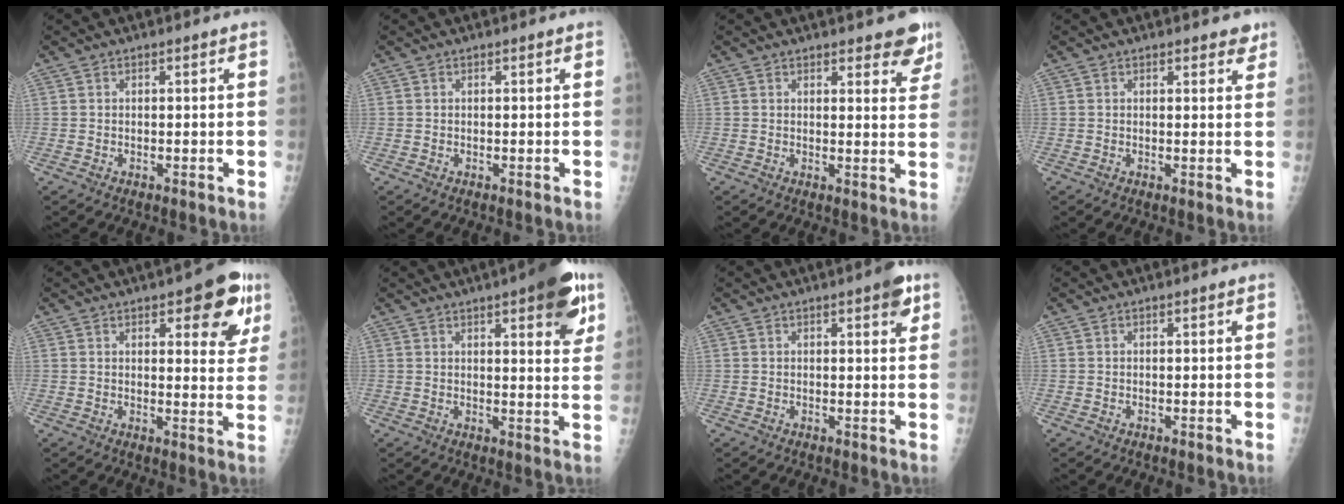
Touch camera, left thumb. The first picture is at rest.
{"total": 0.0}
{"total": 6.5, "force": [5.0, 2.2, 3.5], "torque": [-0.008, -0.026, 0.052]}
{"total": 2.6, "force": [2.0, 1.1, 1.3], "torque": [0.006, -0.009, 0.020]}
{"total": 11.1, "force": [5.6, 4.2, 8.6], "torque": [-0.063, -0.021, 0.062]}
{"total": 12.5, "force": [6.5, 3.6, 10.0], "torque": [-0.099, -0.024, 0.079]}
{"total": 3.9, "force": [2.1, 1.2, 3.1], "torque": [-0.031, -0.007, 0.022]}
{"total": 0.0}